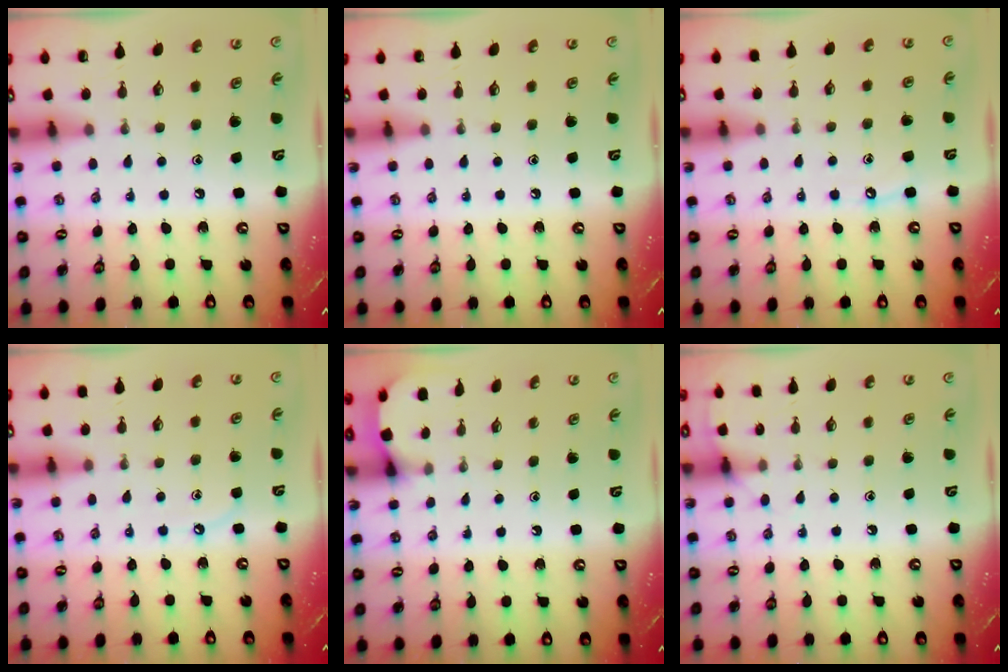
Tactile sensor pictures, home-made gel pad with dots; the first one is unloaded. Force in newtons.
{"total": 0.0}
{"total": 2.6, "press": 2.6, "slide": 0.4}
{"total": 5.6, "press": 5.6, "slide": 0.7}
{"total": 2.6, "press": 2.6, "slide": 0.4}
{"total": 5.0, "press": 5.0, "slide": 0.6}